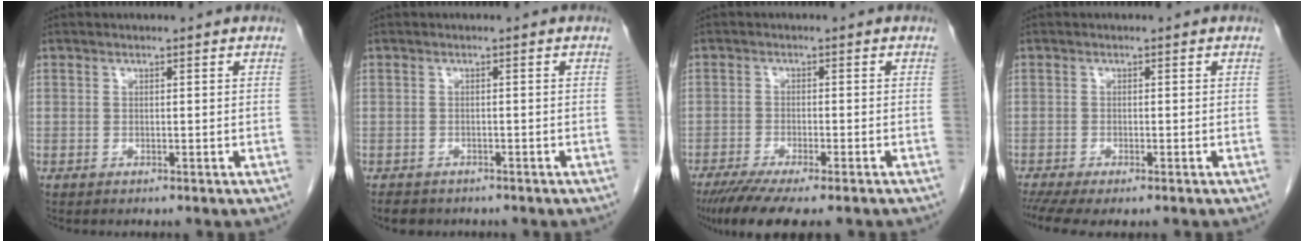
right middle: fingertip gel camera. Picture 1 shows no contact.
{"total": 3.7, "force": [-3.0, 1.8, 1.0], "torque": [-0.020, -0.003, -0.038]}
{"total": 9.2, "force": [-7.2, 1.1, 5.7], "torque": [-0.086, -0.019, -0.113]}
{"total": 5.8, "force": [-4.4, 1.3, 3.5], "torque": [-0.060, -0.013, -0.074]}